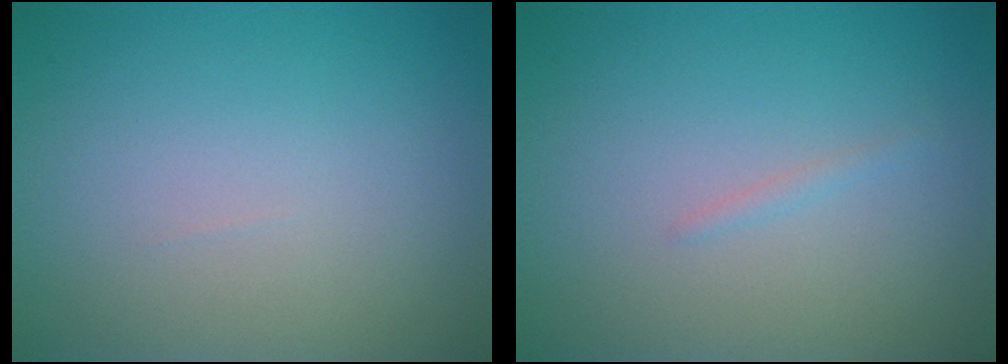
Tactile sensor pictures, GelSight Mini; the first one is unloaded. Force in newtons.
{"total": 0.6, "press": 0.6, "slide": 0.1}